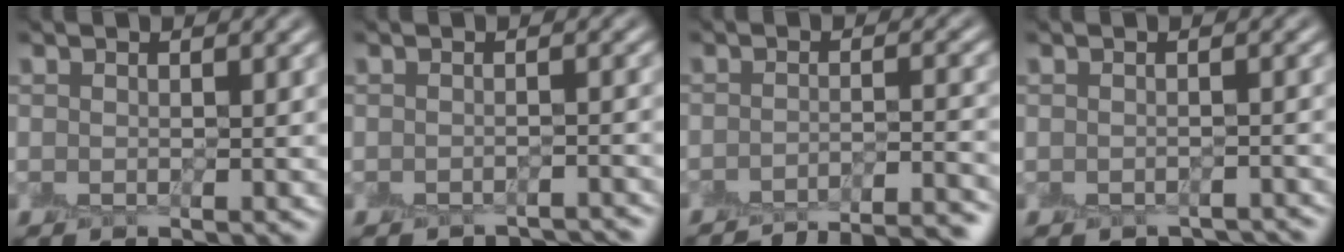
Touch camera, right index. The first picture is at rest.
{"total": 2.9, "force": [-2.9, 0.3, -0.1], "torque": [0.006, -0.016, -0.038]}
{"total": 12.2, "force": [-11.3, 3.0, 3.6], "torque": [-0.020, -0.009, -0.125]}
{"total": 2.2, "force": [-2.1, 0.7, 0.2], "torque": [0.003, -0.020, -0.029]}